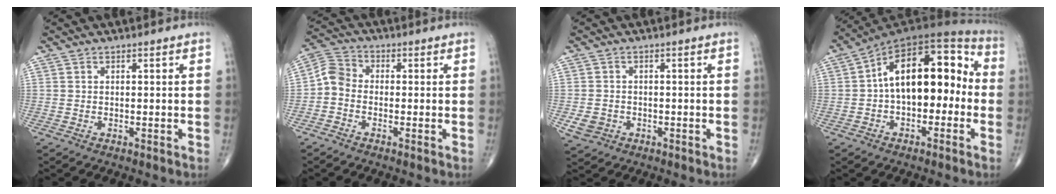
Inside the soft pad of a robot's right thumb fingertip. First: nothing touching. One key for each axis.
{"total": 4.6, "fx": -1.2, "fy": 3.5, "fz": 2.7, "tx": -0.042, "ty": 0.018, "tz": -0.042}
{"total": 3.4, "fx": -1.0, "fy": 3.0, "fz": 1.3, "tx": -0.018, "ty": 0.004, "tz": -0.012}
{"total": 17.7, "fx": -0.3, "fy": 10.0, "fz": 14.6, "tx": -0.198, "ty": 0.053, "tz": -0.015}